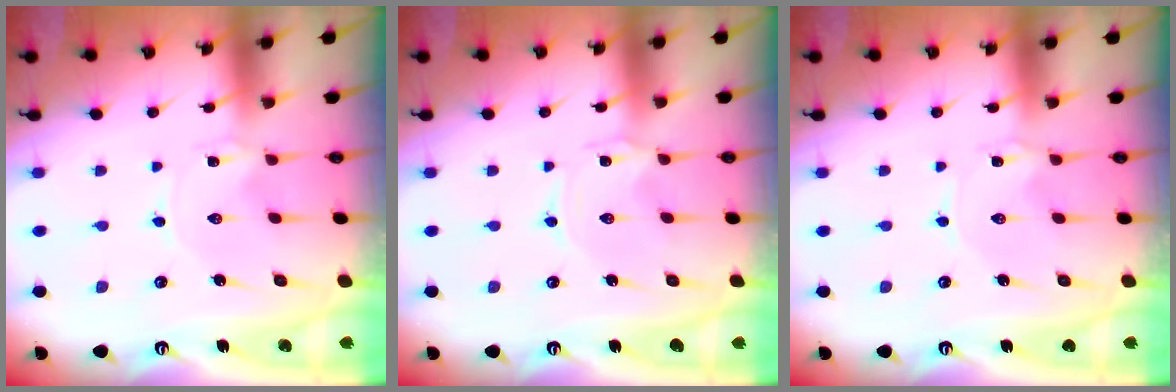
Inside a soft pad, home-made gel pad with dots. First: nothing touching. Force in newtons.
{"total": 0.0}
{"total": 0.6, "press": 0.6, "slide": 0.1}